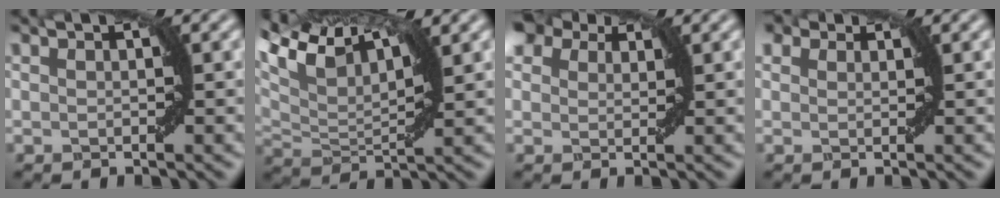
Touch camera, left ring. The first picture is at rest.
{"total": 5.9, "force": [2.7, 3.0, 4.4], "torque": [-0.112, 0.008, 0.062]}
{"total": 1.8, "force": [1.5, 0.8, -0.7], "torque": [-0.005, 0.005, 0.023]}
{"total": 1.0, "force": [0.4, 0.3, -0.9], "torque": [0.014, 0.000, 0.005]}